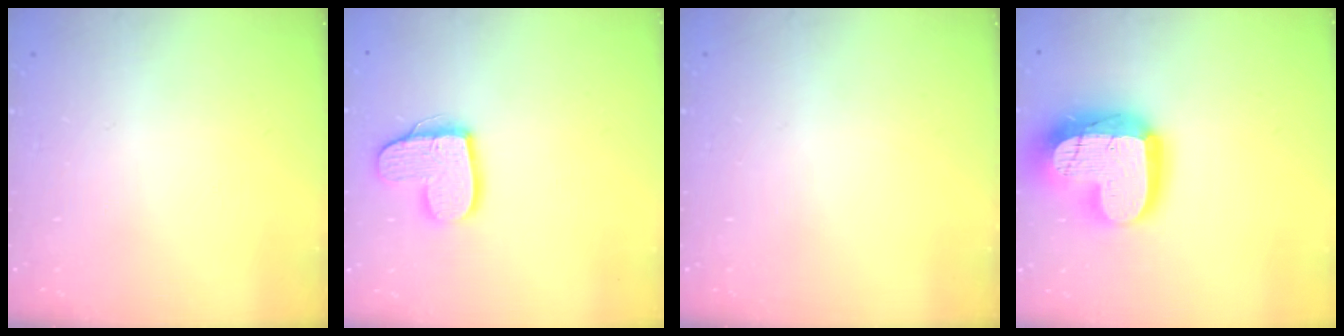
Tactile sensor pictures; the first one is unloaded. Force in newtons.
{"total": 11.5, "press": 11.5, "slide": 0.6}
{"total": 0.0}
{"total": 21.2, "press": 21.2, "slide": 1.7}